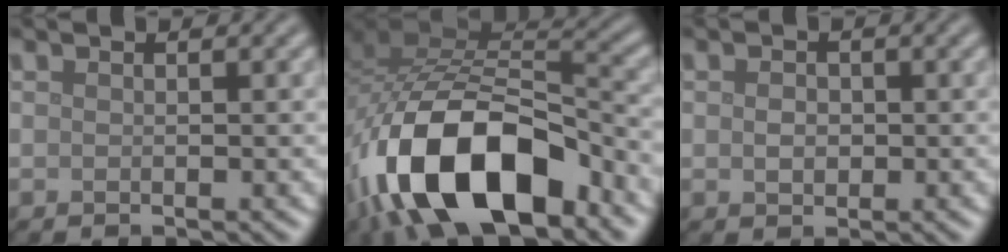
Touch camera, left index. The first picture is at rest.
{"total": 14.6, "force": [-7.4, 7.3, 10.3], "torque": [-0.187, -0.010, -0.136]}
{"total": 1.4, "force": [0.0, 1.1, 0.9], "torque": [-0.015, -0.001, 0.000]}